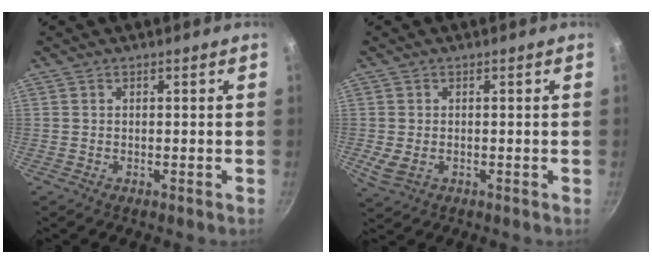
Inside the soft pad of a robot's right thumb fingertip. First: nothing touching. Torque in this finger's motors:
{"motor_torque": [0.26, -0.04, 0.30, -0.11, 0.01]}